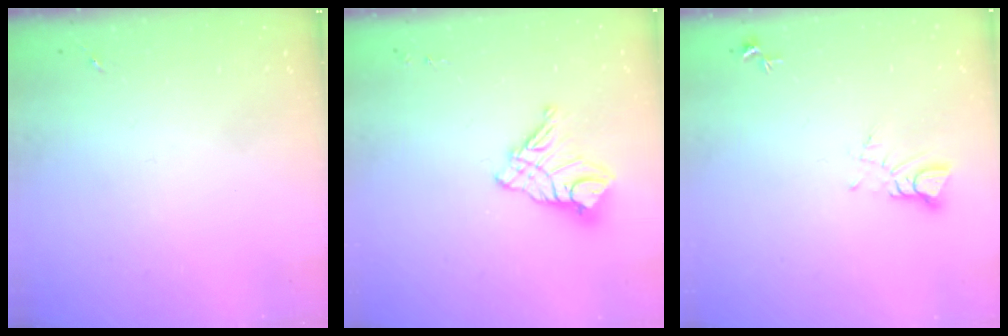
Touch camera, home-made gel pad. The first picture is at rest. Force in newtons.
{"total": 12.6, "press": 12.6, "slide": 1.2}
{"total": 4.0, "press": 4.0, "slide": 0.3}